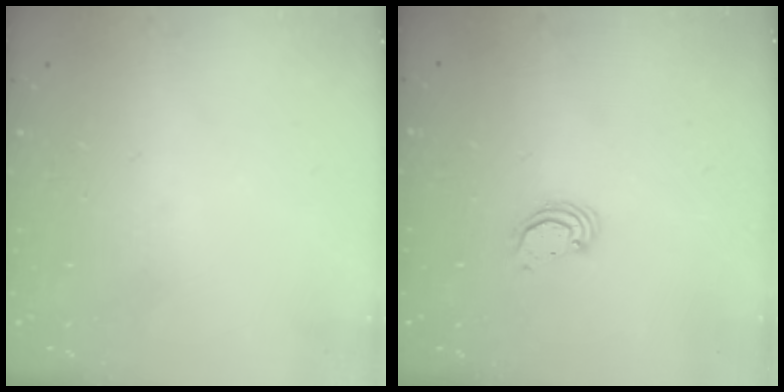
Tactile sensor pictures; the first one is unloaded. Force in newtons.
{"total": 2.2, "press": 2.2, "slide": 0.2}